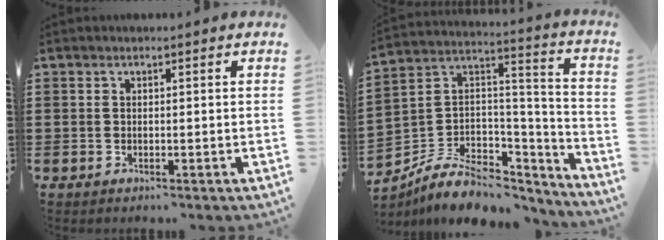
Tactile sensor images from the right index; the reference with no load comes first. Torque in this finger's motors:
{"motor_torque": [-1.88, 0.26, -0.55, -0.21]}